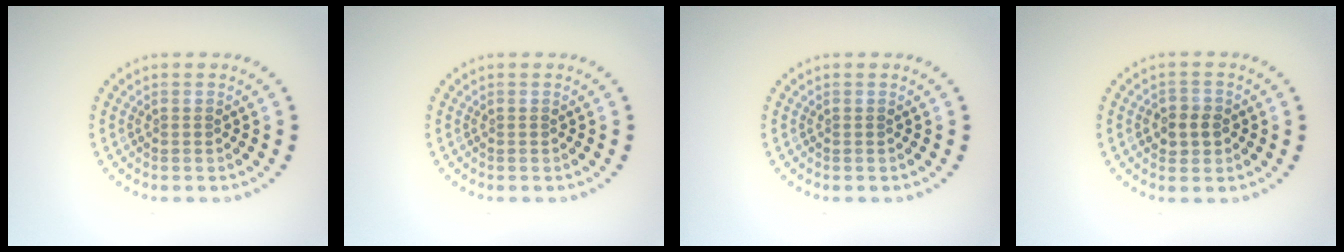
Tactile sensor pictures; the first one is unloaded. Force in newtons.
{"total": 0.0}
{"total": 0.0}
{"total": 2.4, "press": 2.3, "slide": 0.7}